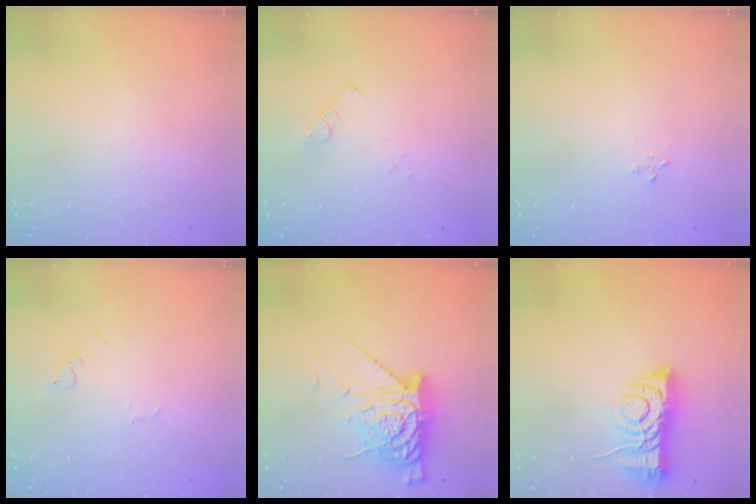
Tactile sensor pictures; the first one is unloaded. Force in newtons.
{"total": 1.9, "press": 1.9, "slide": 0.2}
{"total": 2.9, "press": 2.8, "slide": 0.4}
{"total": 2.4, "press": 2.4, "slide": 0.3}
{"total": 13.0, "press": 12.9, "slide": 1.0}
{"total": 8.0, "press": 7.9, "slide": 1.3}